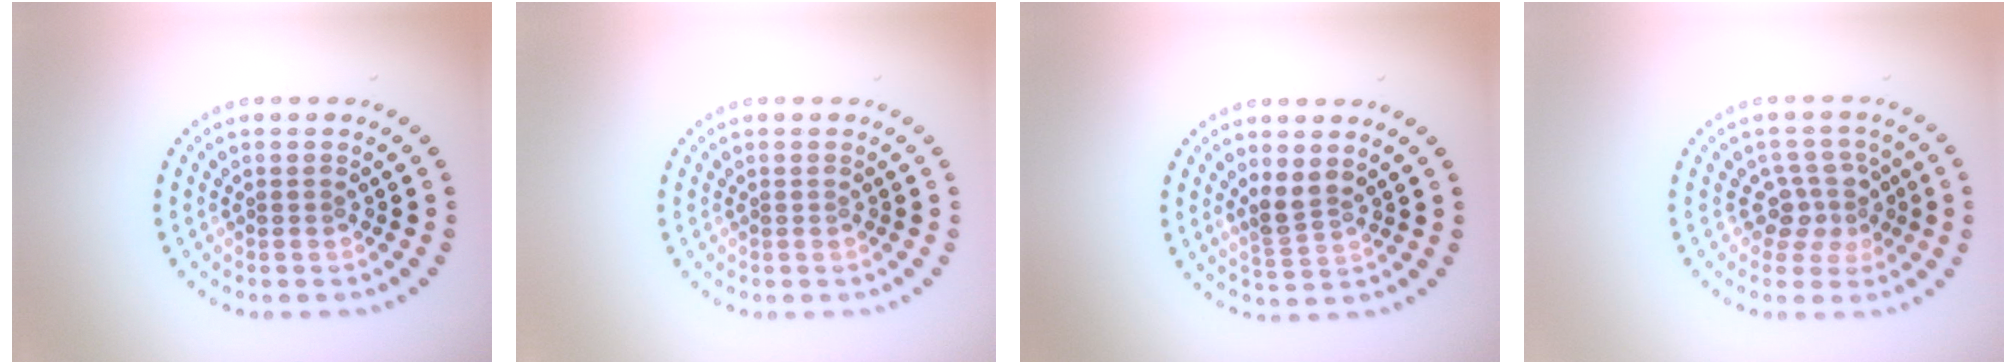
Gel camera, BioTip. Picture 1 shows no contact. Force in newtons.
{"total": 0.0}
{"total": 2.2, "press": 1.7, "slide": 1.4}
{"total": 2.9, "press": 2.2, "slide": 1.8}